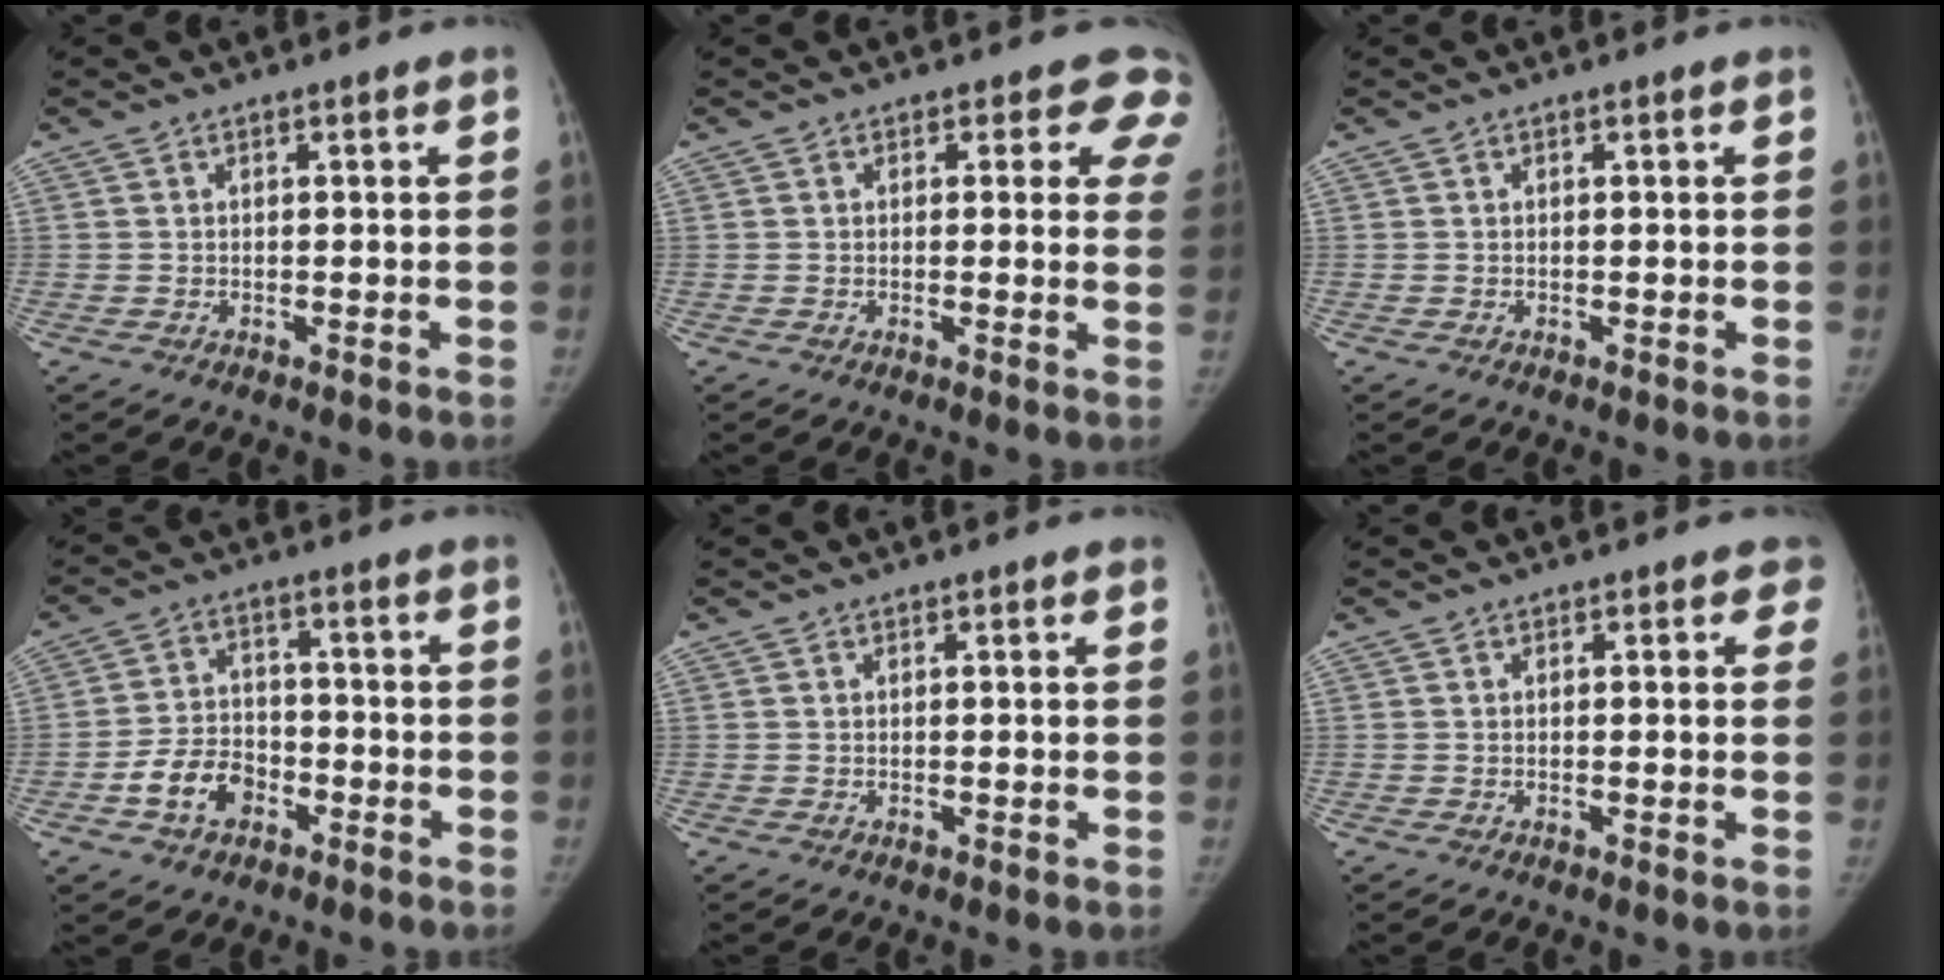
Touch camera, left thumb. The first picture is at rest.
{"total": 6.2, "force": [4.8, 3.3, 2.1], "torque": [0.025, -0.017, 0.023]}
{"total": 0.0}
{"total": 8.3, "force": [-3.8, 5.8, 4.4], "torque": [-0.065, 0.029, -0.067]}
{"total": 0.6, "force": [0.4, 0.1, 0.5], "torque": [-0.006, 0.002, 0.003]}
{"total": 2.4, "force": [1.4, 1.3, 1.4], "torque": [0.010, -0.002, 0.004]}